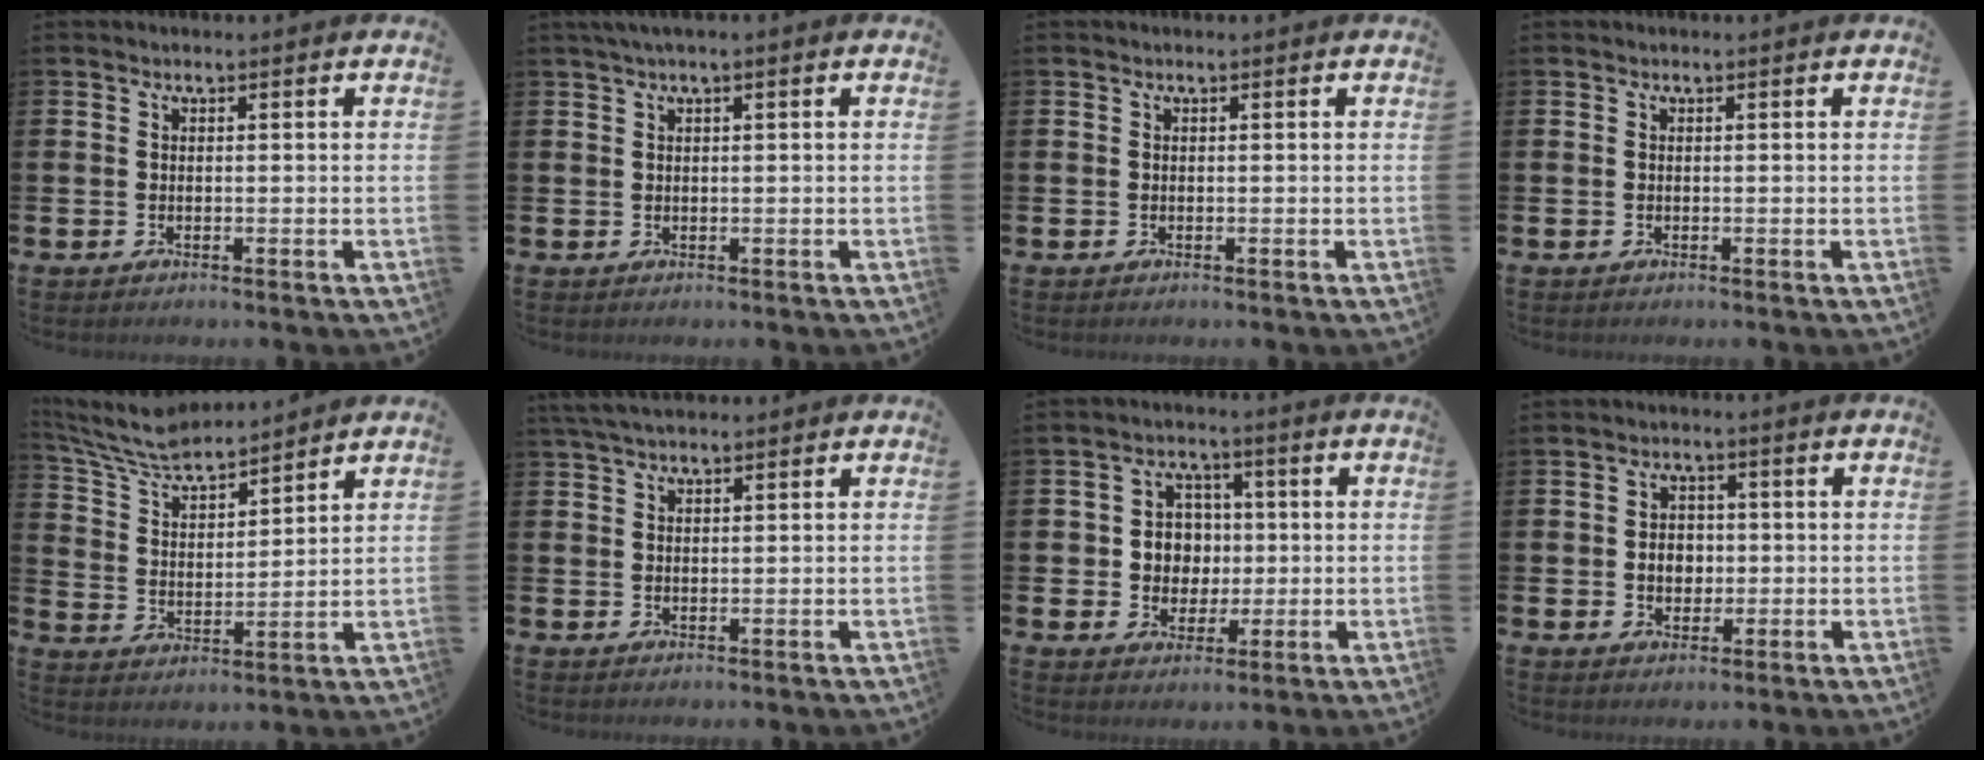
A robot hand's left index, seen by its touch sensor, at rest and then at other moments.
{"total": 1.3, "force": [0.8, 0.0, 1.1], "torque": [-0.029, 0.005, 0.015]}
{"total": 0.0}
{"total": 0.0}
{"total": 7.2, "force": [6.9, 1.1, 1.9], "torque": [-0.067, -0.048, 0.119]}
{"total": 3.5, "force": [2.9, 1.1, 1.6], "torque": [-0.031, -0.004, 0.053]}
{"total": 5.1, "force": [0.6, 4.8, 1.4], "torque": [-0.033, 0.013, 0.004]}
{"total": 3.2, "force": [-0.1, 2.7, 1.8], "torque": [-0.019, 0.002, -0.011]}